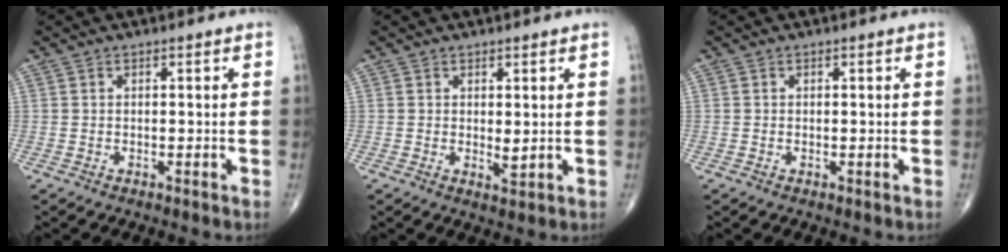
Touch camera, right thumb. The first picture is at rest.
{"total": 1.9, "force": [0.5, 0.7, 1.7], "torque": [-0.028, -0.010, 0.010]}
{"total": 0.0}